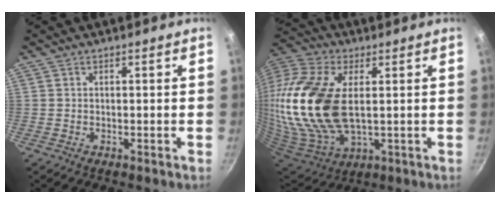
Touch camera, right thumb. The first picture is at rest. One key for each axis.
{"total": 26.3, "fx": 3.1, "fy": 14.7, "fz": 21.6, "tx": -0.467, "ty": -0.010, "tz": 0.057}